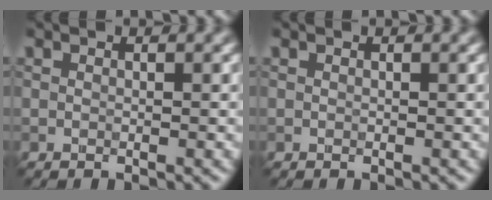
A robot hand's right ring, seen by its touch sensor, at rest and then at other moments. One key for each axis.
{"total": 0.0}